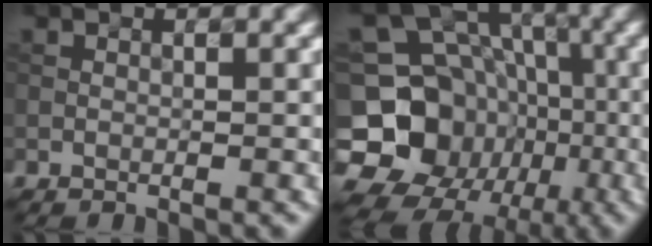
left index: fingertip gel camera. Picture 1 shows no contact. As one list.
[{"total": 17.2, "force": [-5.6, 15.0, 6.2], "torque": [-0.124, -0.007, -0.101]}]